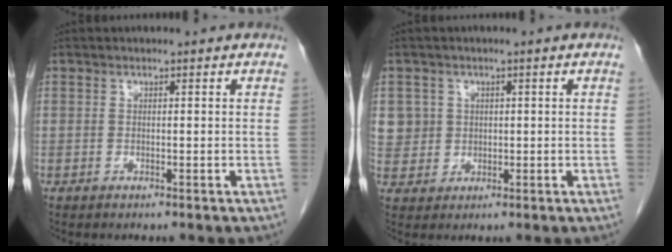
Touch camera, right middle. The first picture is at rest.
{"total": 5.0, "force": [1.5, 4.8, 0.3], "torque": [0.002, 0.008, 0.036]}